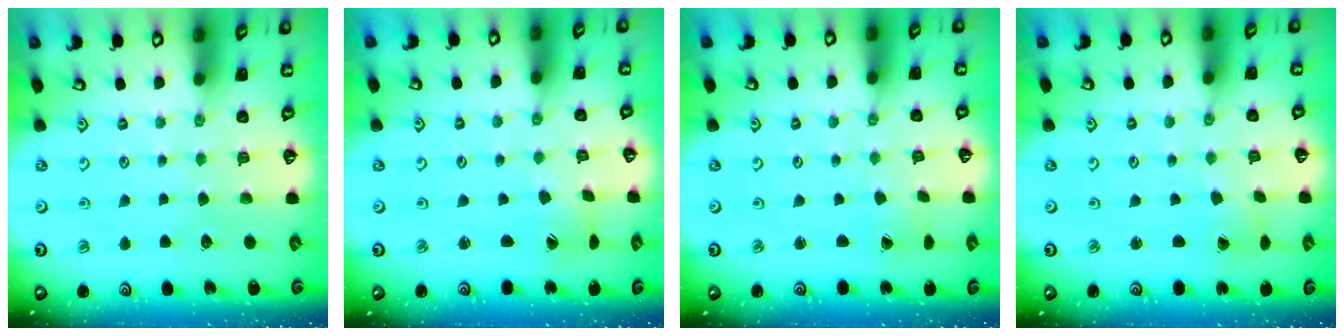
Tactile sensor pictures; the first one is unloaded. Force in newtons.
{"total": 1.9, "press": 1.8, "slide": 0.2}
{"total": 0.8, "press": 0.8, "slide": 0.0}
{"total": 1.2, "press": 1.2, "slide": 0.1}